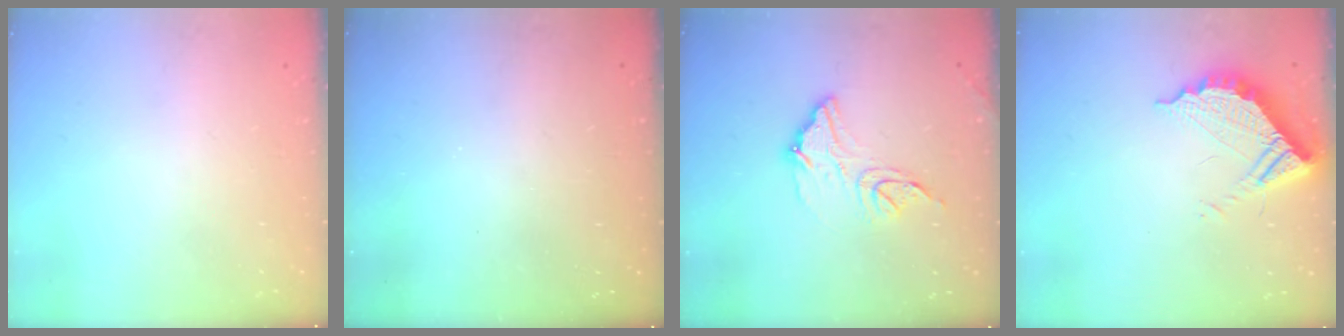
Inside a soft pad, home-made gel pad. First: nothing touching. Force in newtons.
{"total": 3.2, "press": 3.2, "slide": 0.1}
{"total": 12.2, "press": 12.2, "slide": 0.6}
{"total": 11.0, "press": 11.0, "slide": 0.9}